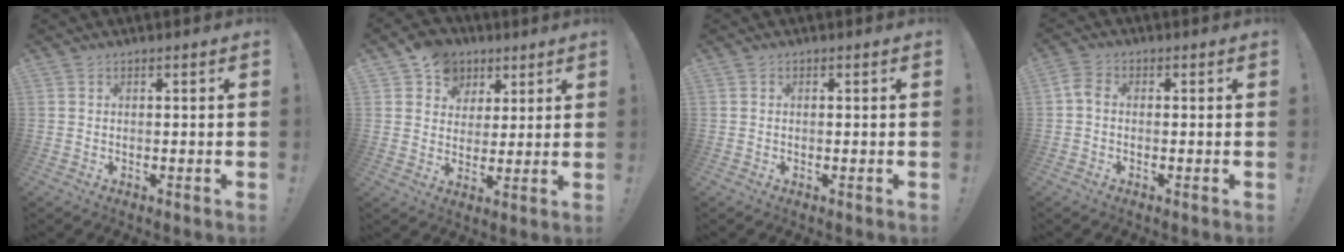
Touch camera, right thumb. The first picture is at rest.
{"total": 9.8, "force": [5.1, 8.0, 2.3], "torque": [-0.036, -0.028, 0.101]}
{"total": 0.0}
{"total": 3.3, "force": [0.0, 2.2, 2.5], "torque": [-0.058, 0.009, 0.002]}